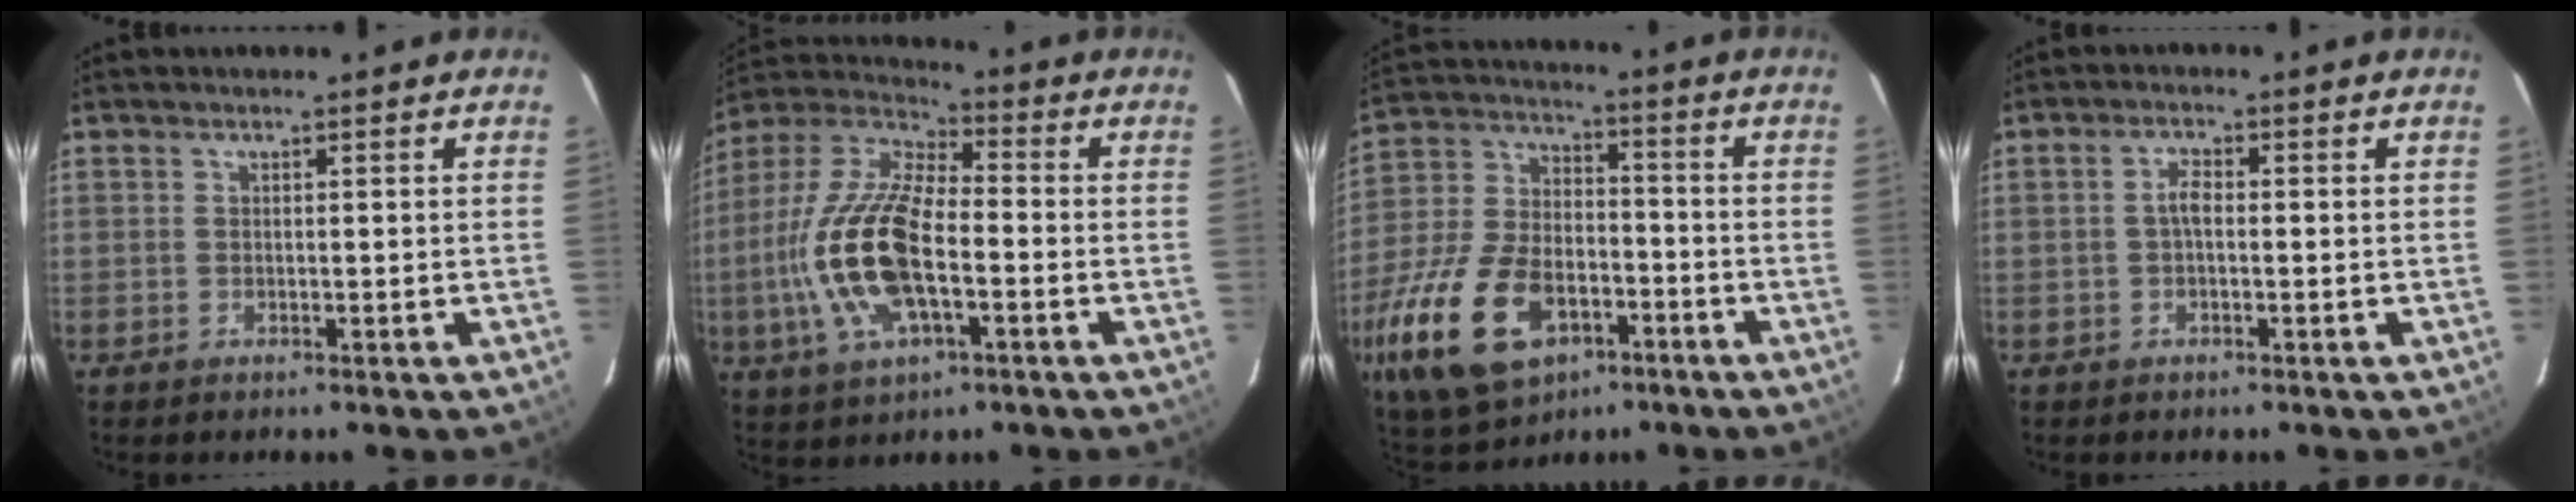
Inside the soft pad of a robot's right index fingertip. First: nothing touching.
{"total": 18.2, "force": [-3.9, 7.7, 16.0], "torque": [-0.343, 0.001, -0.077]}
{"total": 23.4, "force": [-10.6, 13.6, 15.8], "torque": [-0.363, -0.020, -0.174]}
{"total": 2.1, "force": [-0.3, 0.9, 1.9], "torque": [-0.040, 0.009, -0.005]}